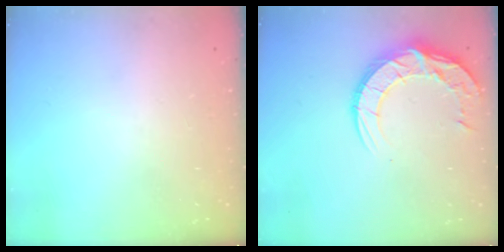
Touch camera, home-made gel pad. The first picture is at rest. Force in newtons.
{"total": 13.7, "press": 13.6, "slide": 1.1}